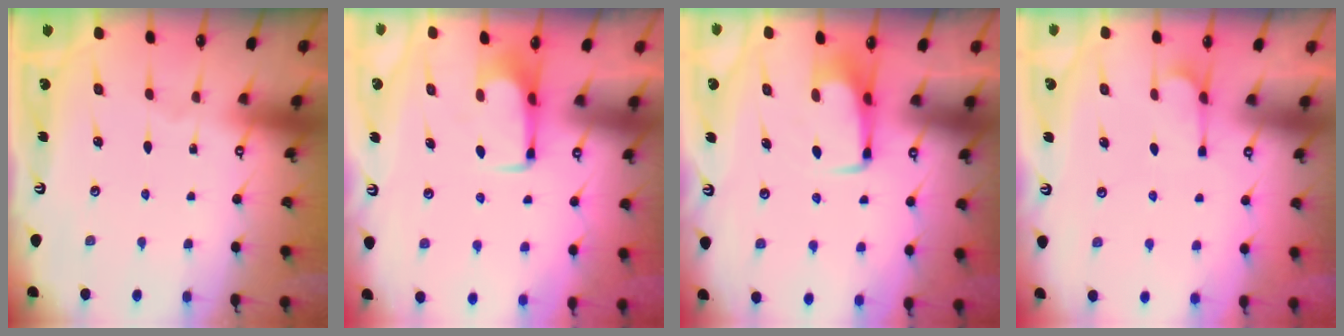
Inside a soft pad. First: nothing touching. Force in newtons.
{"total": 1.7, "press": 1.6, "slide": 0.5}
{"total": 3.3, "press": 3.3, "slide": 0.3}
{"total": 2.5, "press": 2.1, "slide": 1.2}